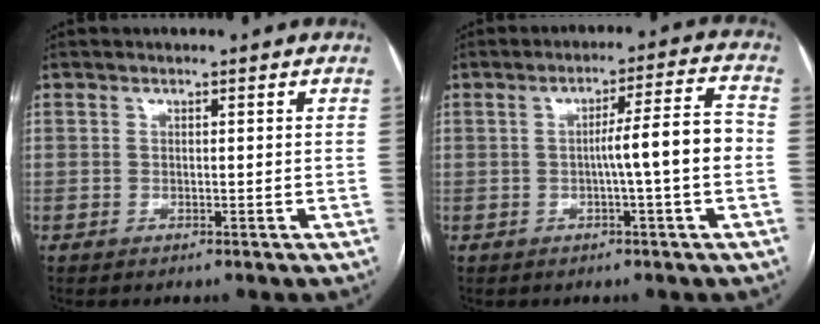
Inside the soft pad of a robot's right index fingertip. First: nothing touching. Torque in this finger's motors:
{"motor_torque": [0.83, -0.03, 0.58, 0.10]}